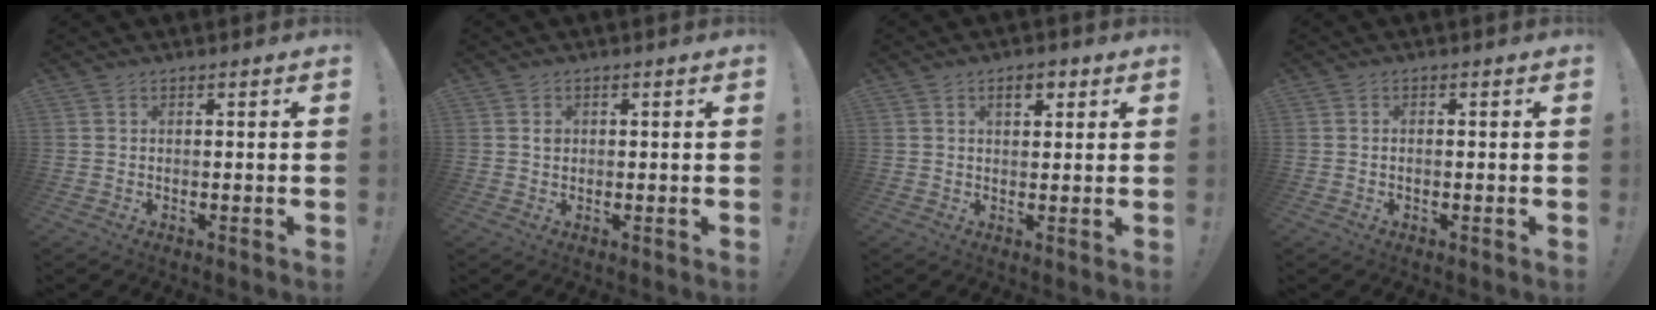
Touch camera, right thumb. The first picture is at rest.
{"total": 1.1, "force": [0.3, 1.0, 0.4], "torque": [-0.009, 0.001, 0.005]}
{"total": 4.0, "force": [1.9, 2.0, 2.9], "torque": [-0.029, -0.006, 0.028]}
{"total": 0.8, "force": [-0.4, 0.3, 0.6], "torque": [-0.017, 0.002, -0.006]}